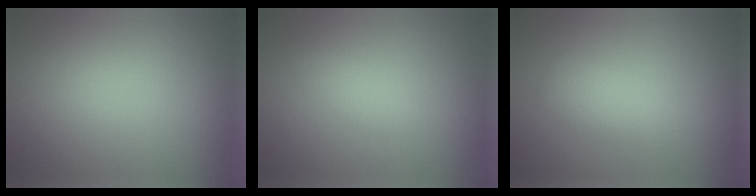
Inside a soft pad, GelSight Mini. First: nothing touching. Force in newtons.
{"total": 1.2, "press": 1.1, "slide": 0.1}
{"total": 2.1, "press": 2.1, "slide": 0.1}